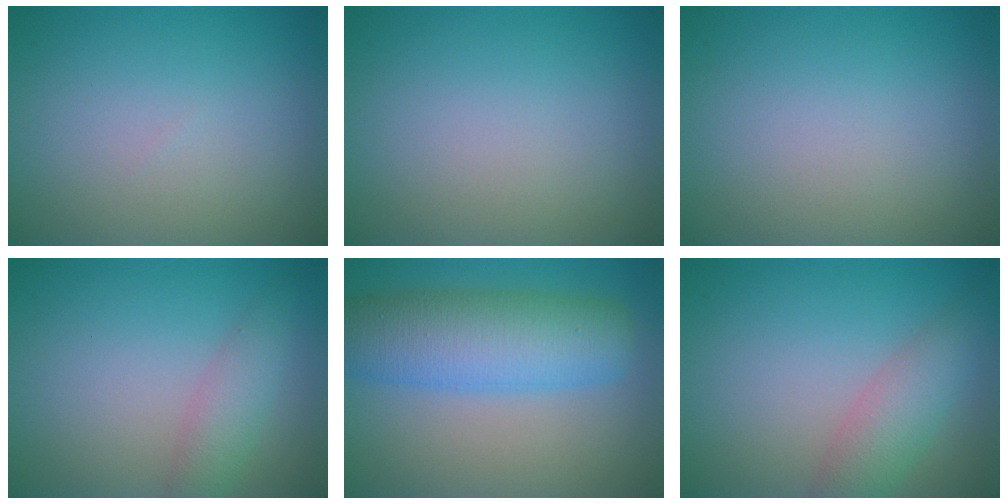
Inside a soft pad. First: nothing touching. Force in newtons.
{"total": 0.0}
{"total": 0.0}
{"total": 2.5, "press": 2.5, "slide": 0.1}
{"total": 8.0, "press": 8.0, "slide": 0.1}
{"total": 3.6, "press": 3.6, "slide": 0.2}